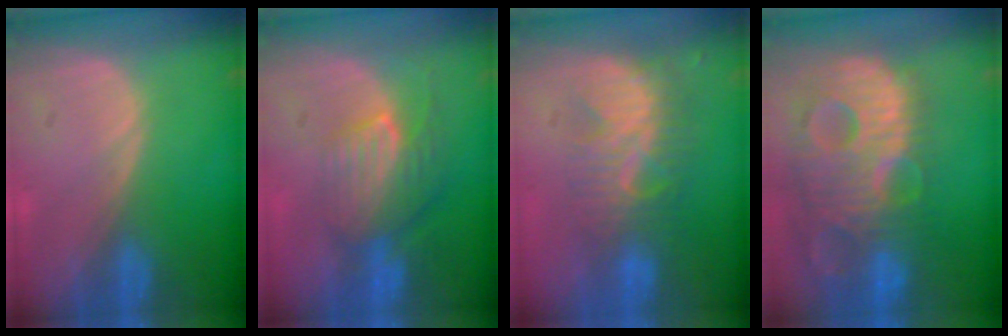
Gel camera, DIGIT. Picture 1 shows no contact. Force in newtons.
{"total": 8.1, "press": 7.2, "slide": 3.6}
{"total": 8.6, "press": 7.6, "slide": 4.1}
{"total": 13.8, "press": 11.9, "slide": 7.1}